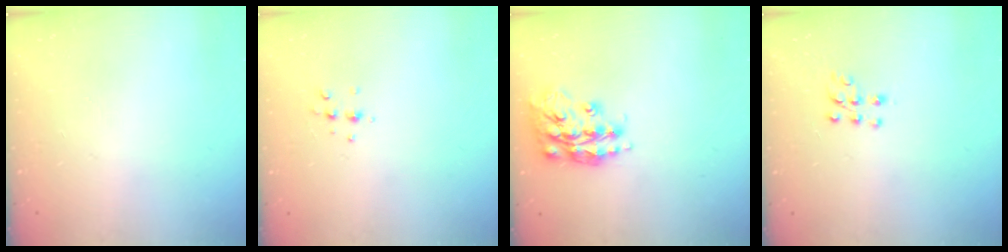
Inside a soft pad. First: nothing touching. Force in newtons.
{"total": 4.9, "press": 4.8, "slide": 1.1}
{"total": 16.0, "press": 16.0, "slide": 1.2}
{"total": 6.9, "press": 6.8, "slide": 0.6}